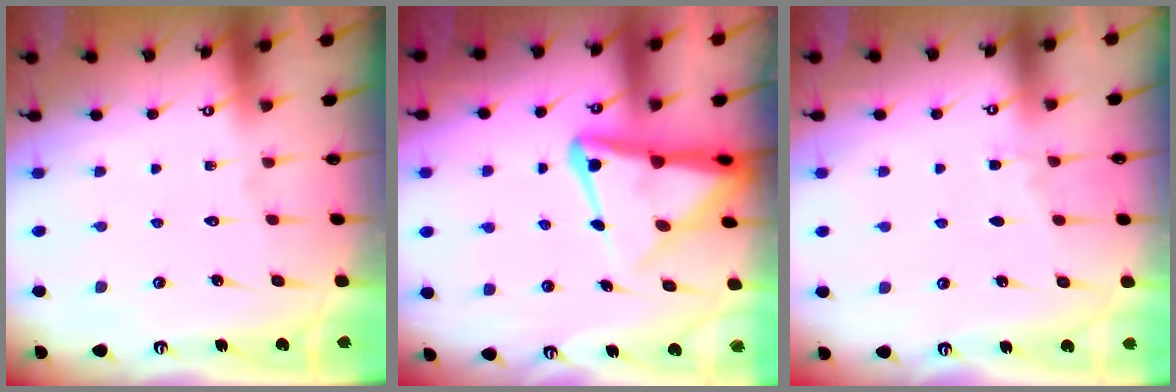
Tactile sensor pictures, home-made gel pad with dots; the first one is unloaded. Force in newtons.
{"total": 9.6, "press": 9.5, "slide": 1.1}
{"total": 4.3, "press": 4.3, "slide": 0.4}